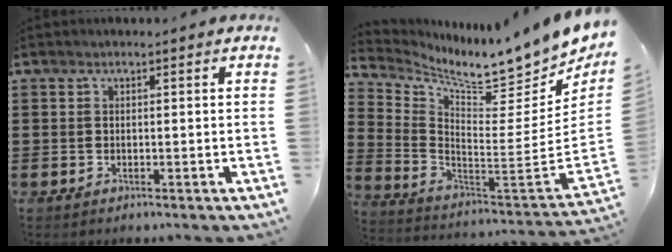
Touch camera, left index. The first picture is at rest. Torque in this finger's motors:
{"motor_torque": [1.09, -1.05, 0.18, 0.06]}